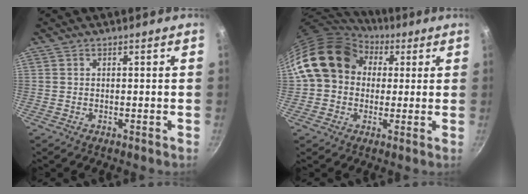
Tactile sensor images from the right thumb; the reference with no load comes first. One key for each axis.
{"total": 15.6, "fx": 4.5, "fy": 12.6, "fz": 8.1, "tx": -0.120, "ty": 0.024, "tz": 0.067}